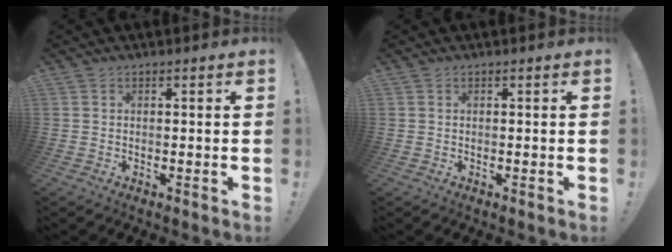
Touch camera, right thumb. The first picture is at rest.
{"total": 0.0}